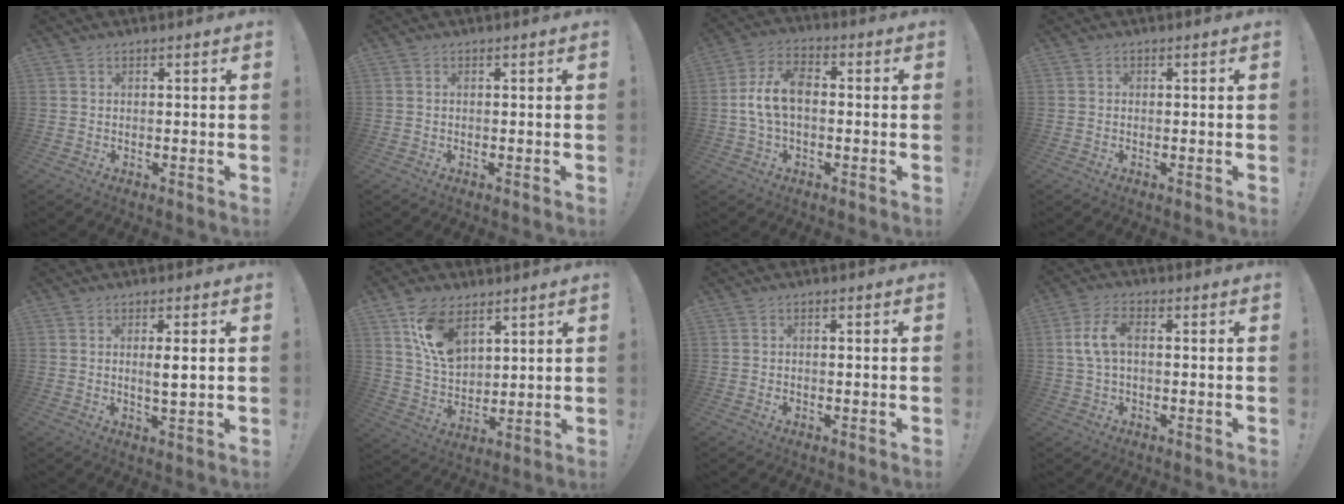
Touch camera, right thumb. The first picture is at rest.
{"total": 0.0}
{"total": 10.6, "force": [-0.4, 6.4, 8.5], "torque": [-0.168, 0.010, -0.002]}
{"total": 0.6, "force": [-0.3, 0.5, 0.0], "torque": [-0.007, 0.005, -0.004]}
{"total": 3.8, "force": [0.7, 0.4, 3.8], "torque": [-0.055, -0.012, 0.006]}
{"total": 13.1, "force": [6.9, 8.1, 7.5], "torque": [-0.132, -0.021, 0.135]}
{"total": 0.9, "force": [-0.7, 0.4, 0.4], "torque": [-0.005, 0.002, -0.013]}
{"total": 7.7, "force": [0.6, 4.2, 6.4], "torque": [-0.123, 0.009, 0.014]}